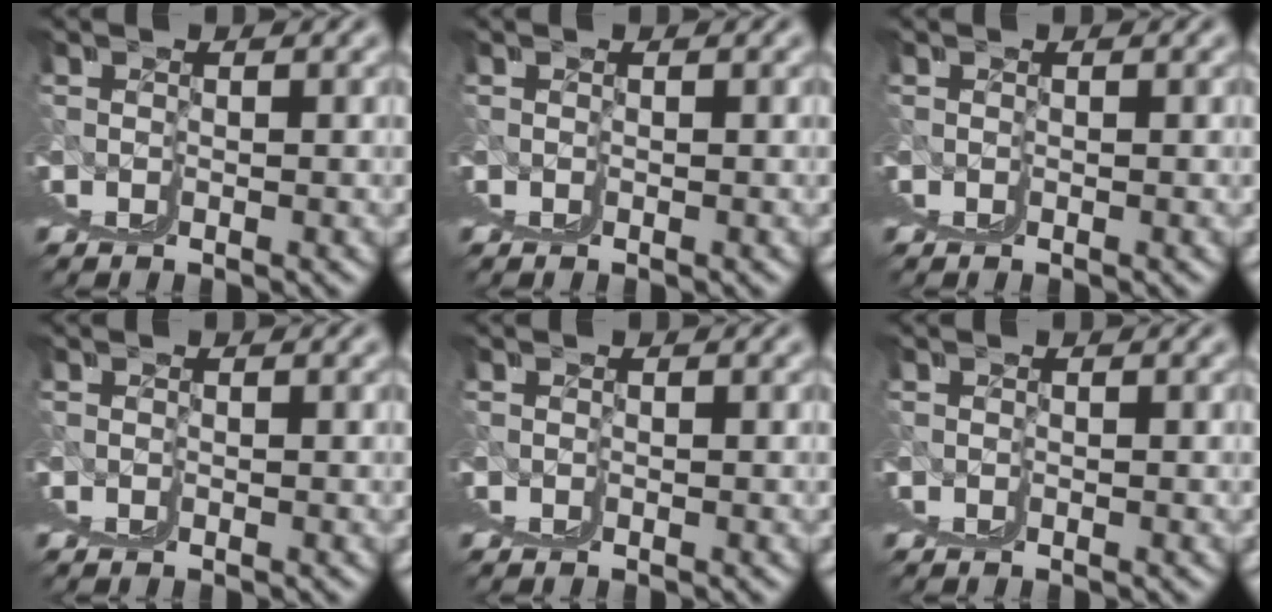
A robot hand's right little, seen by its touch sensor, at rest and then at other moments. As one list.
[{"total": 0.0}, {"total": 0.0}, {"total": 0.0}, {"total": 0.0}, {"total": 0.0}]